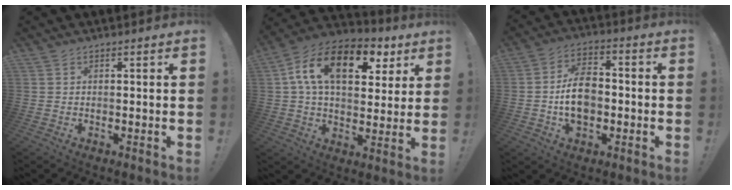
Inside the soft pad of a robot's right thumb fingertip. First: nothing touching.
{"total": 17.7, "force": [6.7, 10.4, 12.6], "torque": [-0.198, -0.016, 0.113]}
{"total": 11.4, "force": [-1.8, 7.9, 8.1], "torque": [-0.144, 0.016, -0.031]}